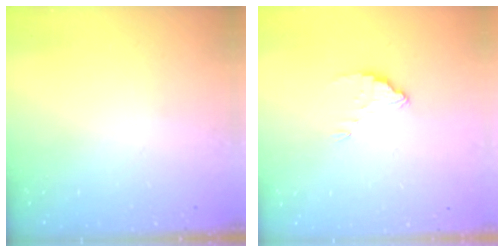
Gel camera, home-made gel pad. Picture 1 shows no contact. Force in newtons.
{"total": 2.5, "press": 2.5, "slide": 0.2}